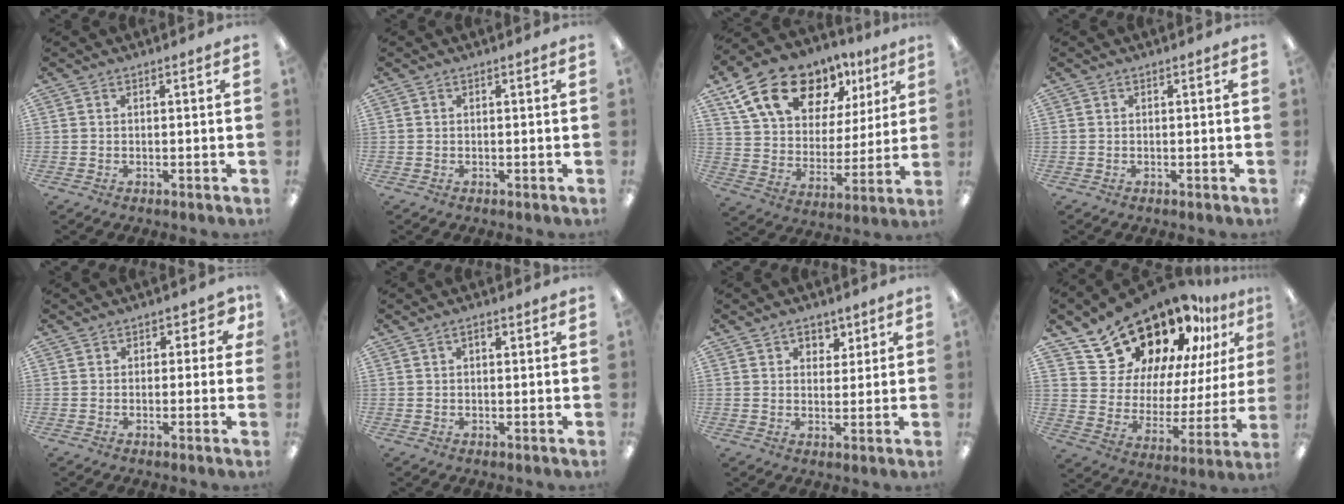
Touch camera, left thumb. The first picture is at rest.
{"total": 0.0}
{"total": 19.4, "force": [11.7, 12.0, 9.7], "torque": [-0.176, -0.050, 0.215]}
{"total": 0.0}
{"total": 3.1, "force": [0.8, 2.4, 1.8], "torque": [-0.020, 0.005, 0.010]}
{"total": 1.7, "force": [0.7, 1.0, 1.3], "torque": [-0.018, 0.003, 0.008]}
{"total": 4.3, "force": [2.5, 3.2, 1.2], "torque": [-0.002, -0.007, 0.038]}
{"total": 21.5, "force": [17.8, 9.9, 7.0], "torque": [-0.132, -0.127, 0.325]}